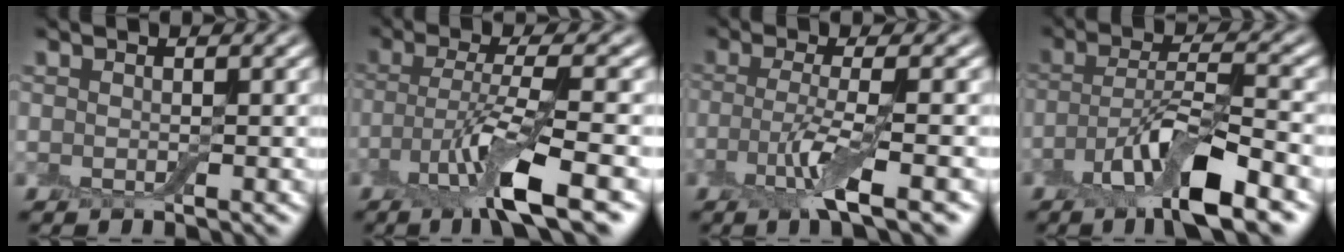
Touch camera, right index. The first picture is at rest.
{"total": 6.8, "force": [-3.0, 1.1, 6.0], "torque": [-0.114, -0.003, -0.062]}
{"total": 4.6, "force": [-1.6, 0.8, 4.3], "torque": [-0.084, -0.005, -0.036]}
{"total": 7.8, "force": [-3.9, 1.9, 6.5], "torque": [-0.119, 0.001, -0.077]}